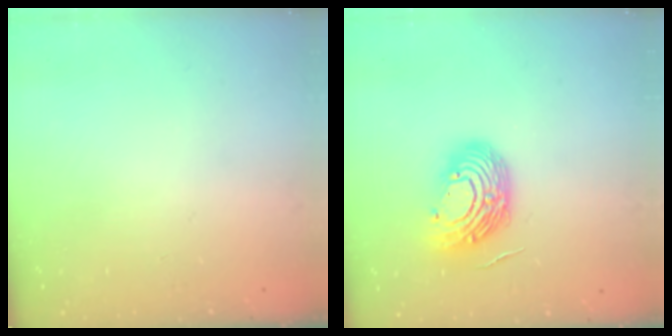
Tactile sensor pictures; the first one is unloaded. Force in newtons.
{"total": 12.6, "press": 12.5, "slide": 1.7}